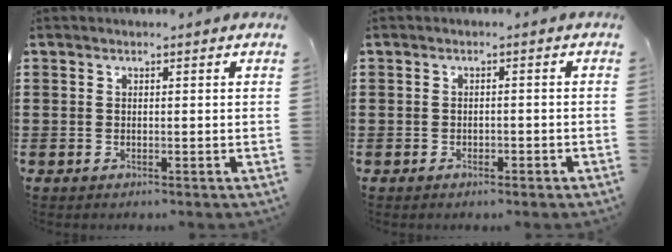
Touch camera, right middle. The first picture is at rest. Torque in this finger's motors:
{"motor_torque": [-0.29, 0.07, 0.01, -0.01]}